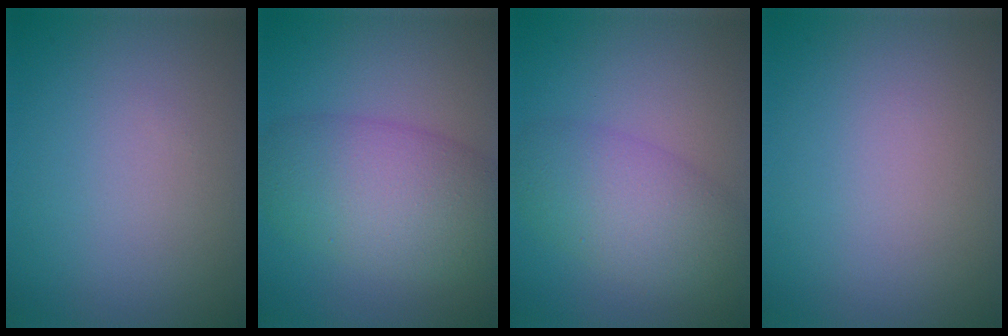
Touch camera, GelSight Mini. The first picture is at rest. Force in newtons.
{"total": 7.5, "press": 7.5, "slide": 0.2}
{"total": 5.2, "press": 5.2, "slide": 0.3}
{"total": 0.0}